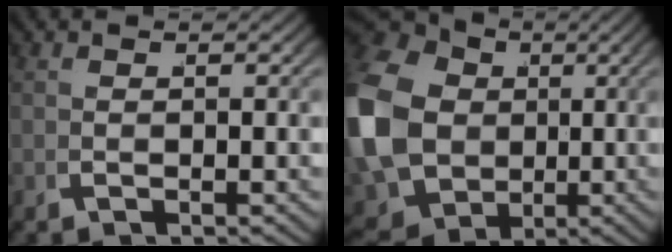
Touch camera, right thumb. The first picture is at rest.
{"total": 18.9, "force": [-0.3, 15.9, 10.2], "torque": [-0.277, -0.063, 0.013]}